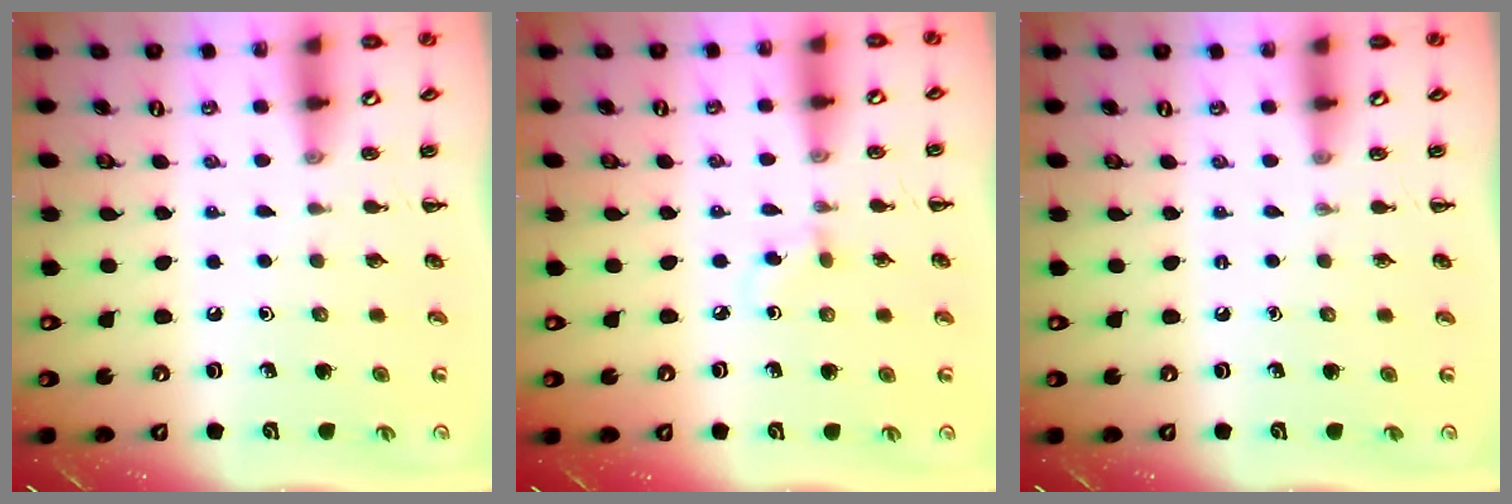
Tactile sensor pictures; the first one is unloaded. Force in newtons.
{"total": 3.0, "press": 2.7, "slide": 1.3}
{"total": 0.0}